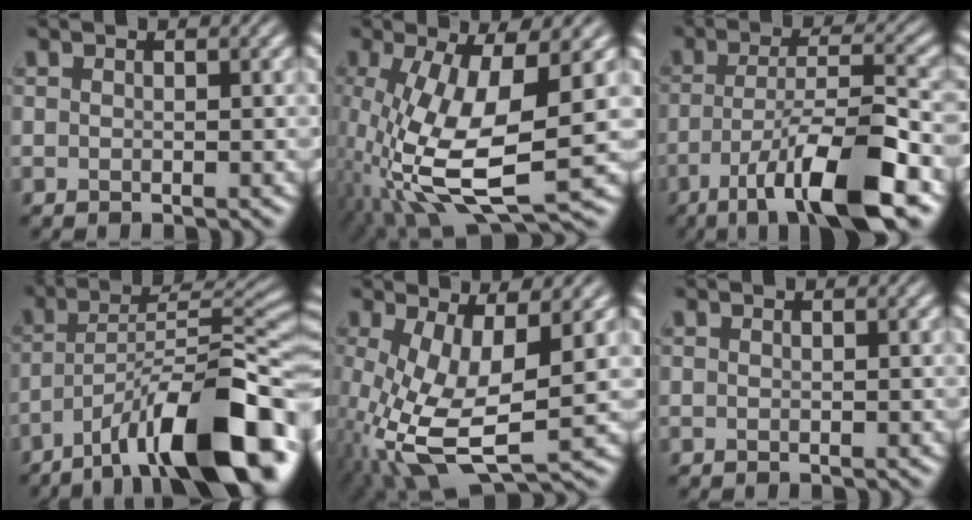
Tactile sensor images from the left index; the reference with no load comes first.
{"total": 10.6, "force": [-2.4, 3.8, 9.6], "torque": [-0.213, -0.018, -0.040]}
{"total": 9.6, "force": [-5.3, 2.0, 7.7], "torque": [-0.128, 0.008, -0.091]}
{"total": 13.6, "force": [-8.2, 3.8, 10.2], "torque": [-0.152, 0.014, -0.142]}
{"total": 9.4, "force": [-1.8, 3.9, 8.3], "torque": [-0.193, -0.014, -0.032]}
{"total": 0.0}